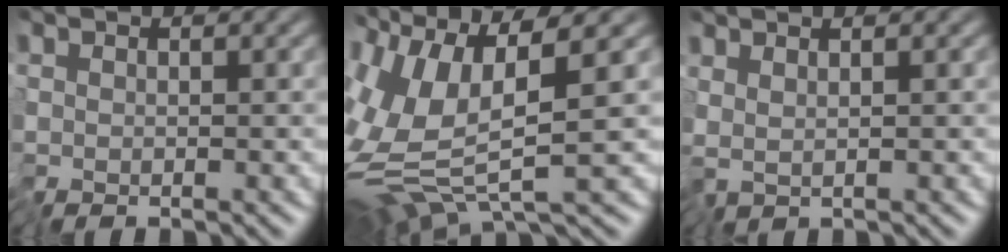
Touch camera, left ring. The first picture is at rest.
{"total": 9.3, "force": [1.3, 2.3, 8.9], "torque": [-0.206, -0.008, 0.033]}
{"total": 1.4, "force": [1.0, -0.6, 0.7], "torque": [-0.016, -0.002, 0.027]}